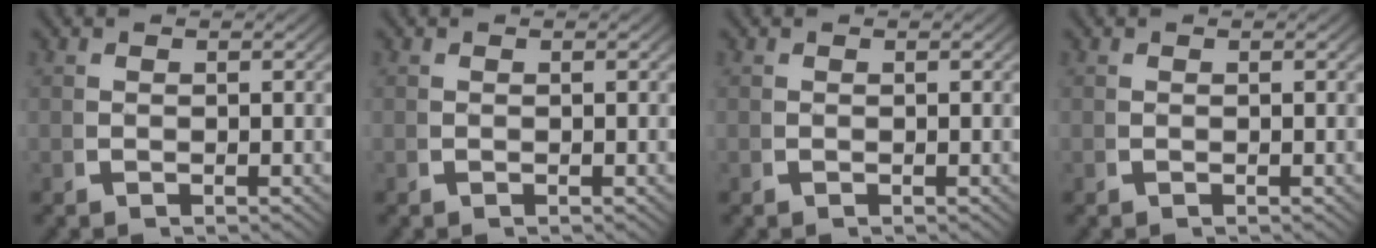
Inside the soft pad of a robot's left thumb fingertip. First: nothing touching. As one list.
[{"total": 0.0}, {"total": 0.0}, {"total": 0.0}]